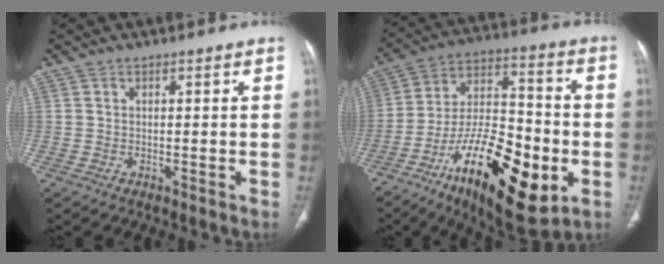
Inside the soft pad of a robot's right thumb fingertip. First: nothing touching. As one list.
[{"total": 26.0, "force": [-9.4, 10.9, 21.7], "torque": [-0.358, 0.036, -0.147]}]